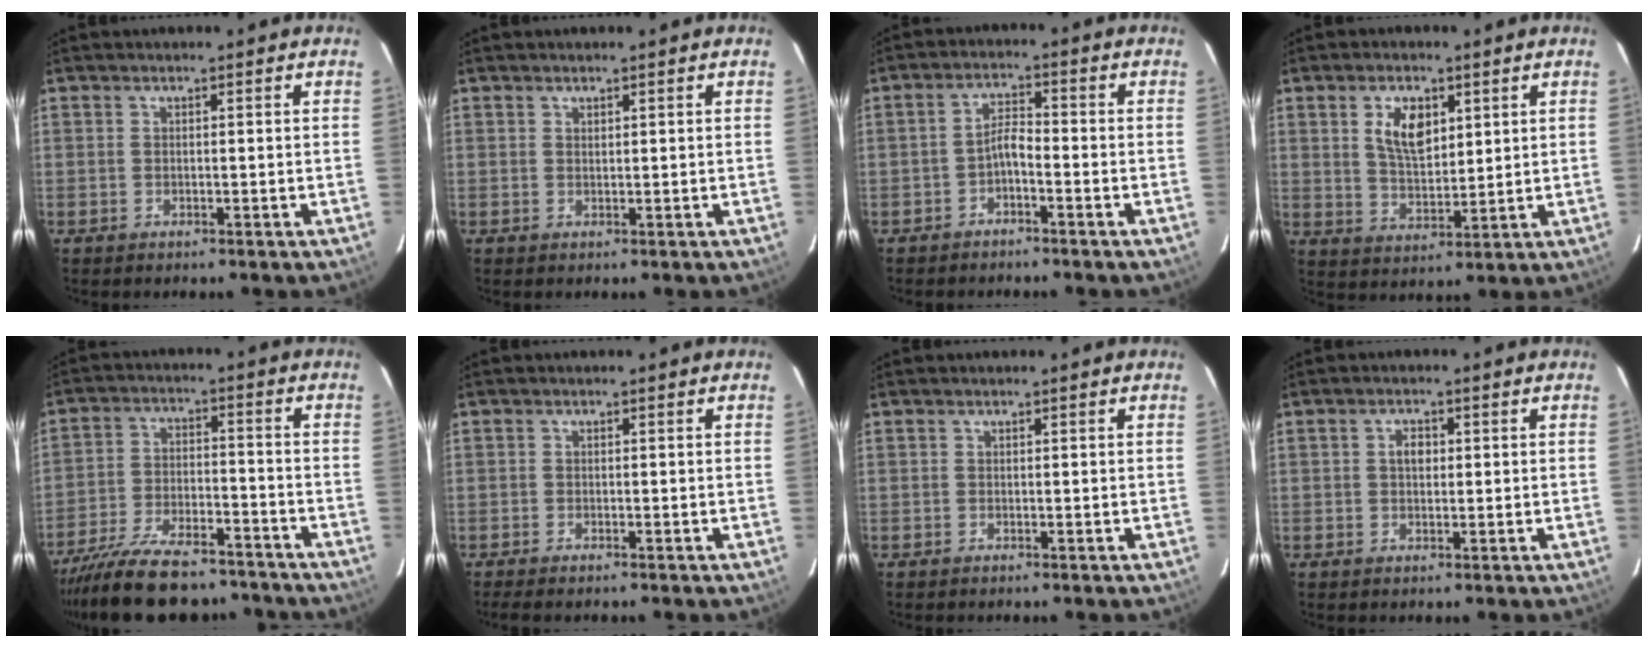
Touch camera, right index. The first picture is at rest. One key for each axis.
{"total": 0.5, "fx": 0.5, "fy": 0.2, "fz": 0.1, "tx": -0.001, "ty": 0.001, "tz": 0.009}
{"total": 2.9, "fx": -2.0, "fy": 0.7, "fz": 1.9, "tx": -0.044, "ty": 0.012, "tz": -0.038}
{"total": 7.8, "fx": 3.0, "fy": 4.1, "fz": 5.9, "tx": -0.108, "ty": 0.006, "tz": 0.061}
{"total": 19.5, "fx": -16.4, "fy": 6.5, "fz": 8.3, "tx": -0.176, "ty": -0.014, "tz": -0.249}
{"total": 2.3, "fx": -2.0, "fy": 0.3, "fz": 1.2, "tx": -0.031, "ty": -0.010, "tz": -0.036}
{"total": 0.0}
{"total": 2.3, "fx": 0.3, "fy": 1.6, "fz": 1.6, "tx": -0.026, "ty": 0.008, "tz": 0.004}